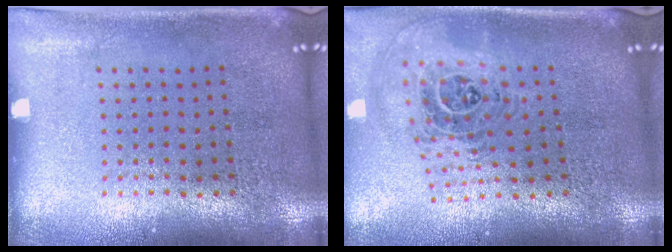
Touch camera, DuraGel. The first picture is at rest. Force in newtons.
{"total": 1.5, "press": 1.3, "slide": 0.8}